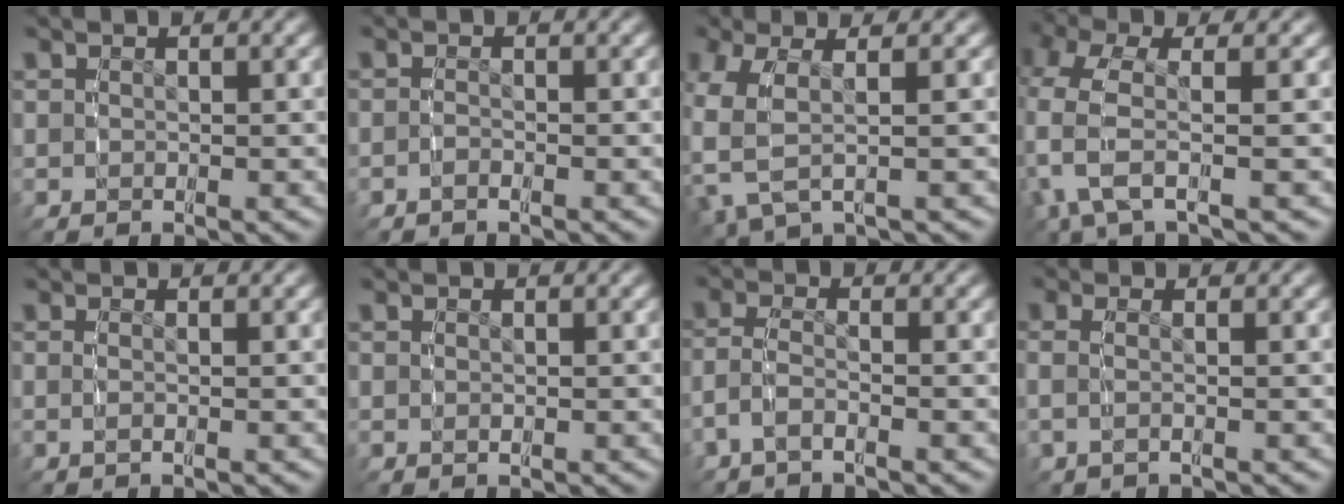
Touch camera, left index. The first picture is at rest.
{"total": 1.2, "force": [-1.0, 0.5, 0.4], "torque": [-0.009, 0.002, -0.023]}
{"total": 7.2, "force": [0.3, 5.1, 5.1], "torque": [-0.132, -0.003, 0.006]}
{"total": 5.2, "force": [0.1, 3.1, 4.2], "torque": [-0.128, -0.008, 0.004]}
{"total": 0.8, "force": [-0.3, 0.0, 0.7], "torque": [-0.018, -0.003, -0.005]}
{"total": 0.0}
{"total": 2.8, "force": [-1.3, 1.7, 1.8], "torque": [-0.056, -0.010, -0.021]}
{"total": 2.1, "force": [-0.1, 1.1, 1.7], "torque": [-0.047, 0.003, -0.005]}